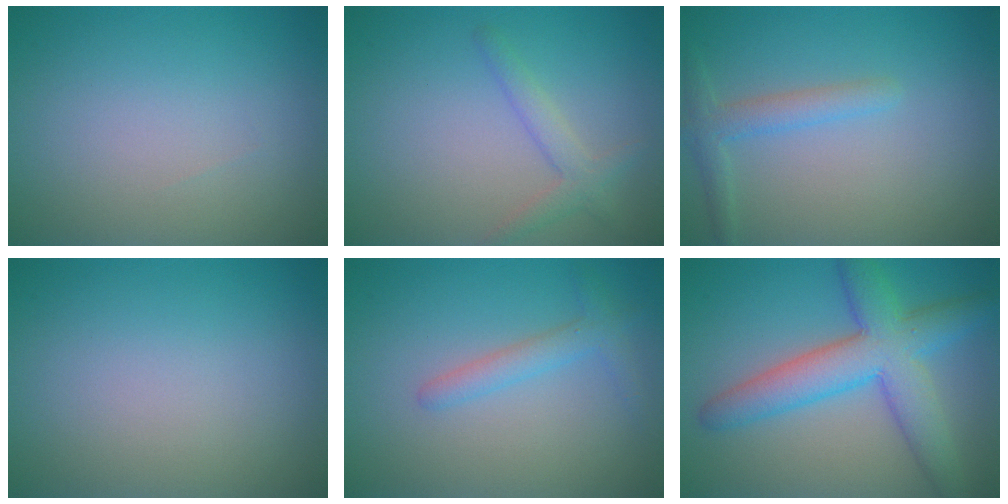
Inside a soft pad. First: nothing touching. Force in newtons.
{"total": 2.0, "press": 2.0, "slide": 0.1}
{"total": 2.1, "press": 2.1, "slide": 0.2}
{"total": 0.0}
{"total": 2.1, "press": 2.1, "slide": 0.0}
{"total": 7.2, "press": 7.2, "slide": 0.3}